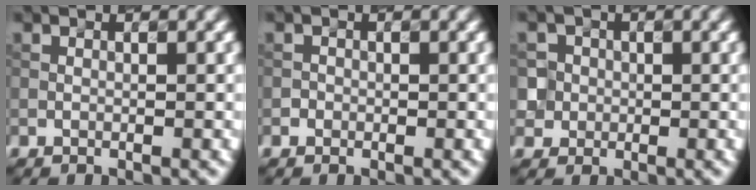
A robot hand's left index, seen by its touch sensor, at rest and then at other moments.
{"total": 0.6, "force": [-0.2, 0.5, 0.0], "torque": [0.004, -0.003, -0.006]}
{"total": 3.7, "force": [-0.1, 3.6, 0.8], "torque": [0.000, 0.016, -0.001]}